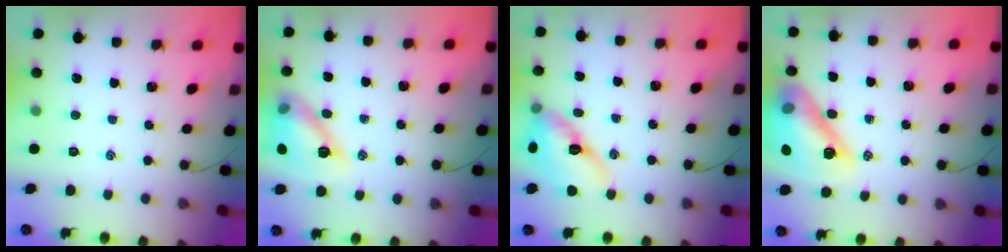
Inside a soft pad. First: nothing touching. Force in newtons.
{"total": 14.5, "press": 14.5, "slide": 0.8}
{"total": 14.4, "press": 14.1, "slide": 3.1}
{"total": 19.9, "press": 19.8, "slide": 2.7}